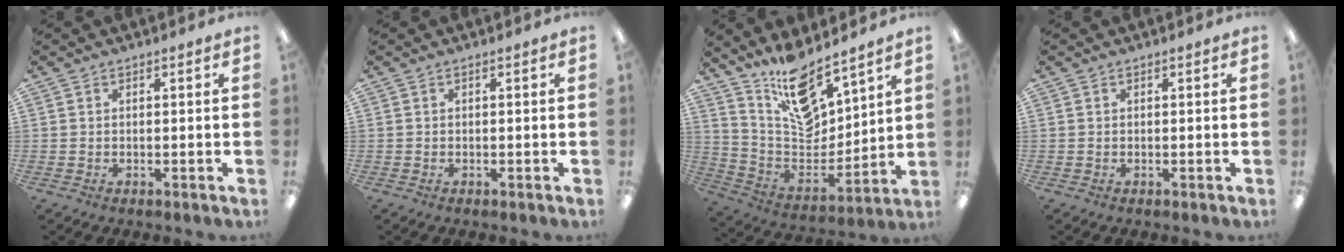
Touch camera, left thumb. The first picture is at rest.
{"total": 0.0}
{"total": 15.3, "force": [12.6, 5.5, 6.7], "torque": [-0.130, -0.094, 0.225]}
{"total": 0.0}